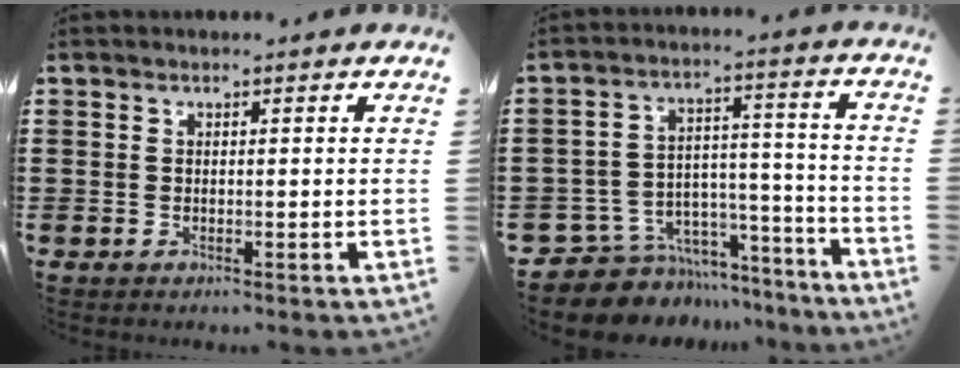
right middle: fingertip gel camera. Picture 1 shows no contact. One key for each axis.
{"total": 6.9, "fx": -5.9, "fy": 3.6, "fz": 0.6, "tx": -0.018, "ty": 0.015, "tz": -0.111}